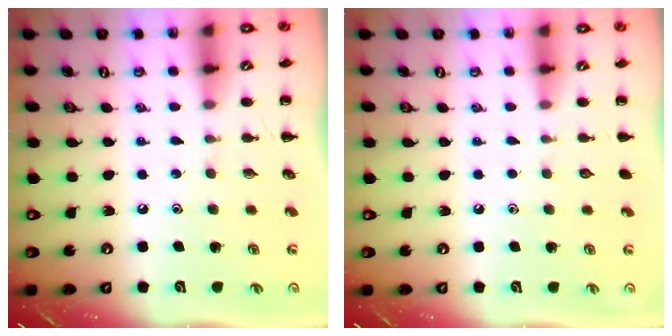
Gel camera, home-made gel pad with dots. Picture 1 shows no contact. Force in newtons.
{"total": 0.0}